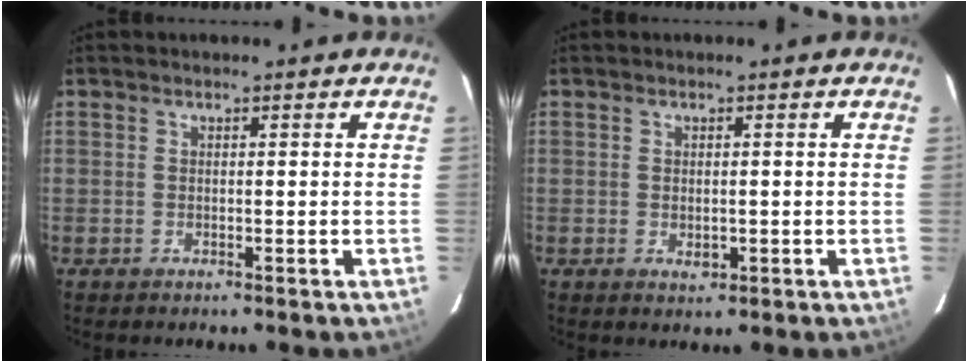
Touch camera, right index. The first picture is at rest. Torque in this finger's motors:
{"motor_torque": [0.25, 0.17, -0.01, 0.02]}